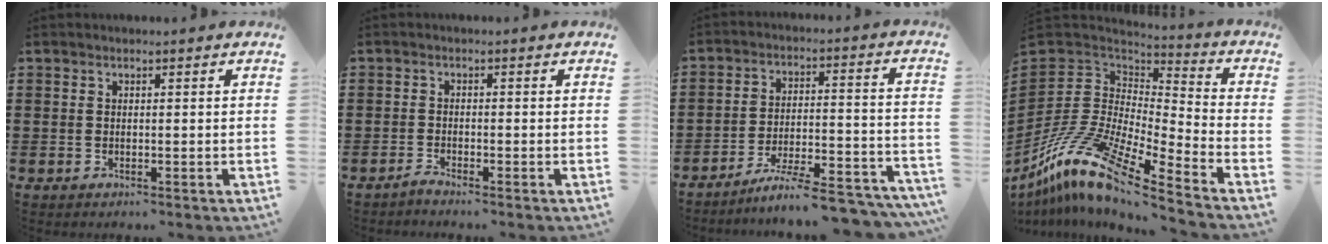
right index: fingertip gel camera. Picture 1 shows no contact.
{"total": 1.2, "force": [-1.2, 0.0, 0.1], "torque": [-0.005, 0.000, -0.023]}
{"total": 7.7, "force": [-6.9, 0.3, 3.5], "torque": [-0.047, 0.004, -0.130]}
{"total": 13.4, "force": [-9.3, 3.7, 8.8], "torque": [-0.207, 0.007, -0.189]}